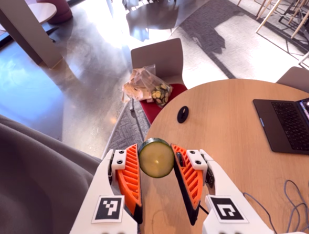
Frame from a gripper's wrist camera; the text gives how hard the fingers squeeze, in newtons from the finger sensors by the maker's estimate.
{"total": 8.9, "left": 8.6, "right": 9.3}